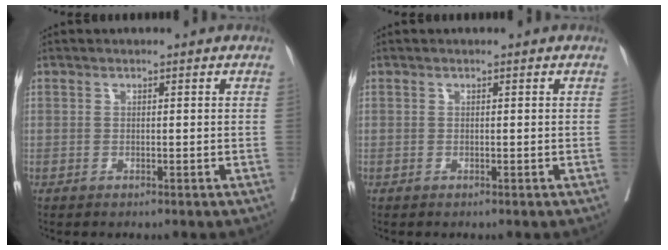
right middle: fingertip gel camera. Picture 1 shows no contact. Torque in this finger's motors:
{"motor_torque": [-0.14, 0.16, -0.01, 0.01]}